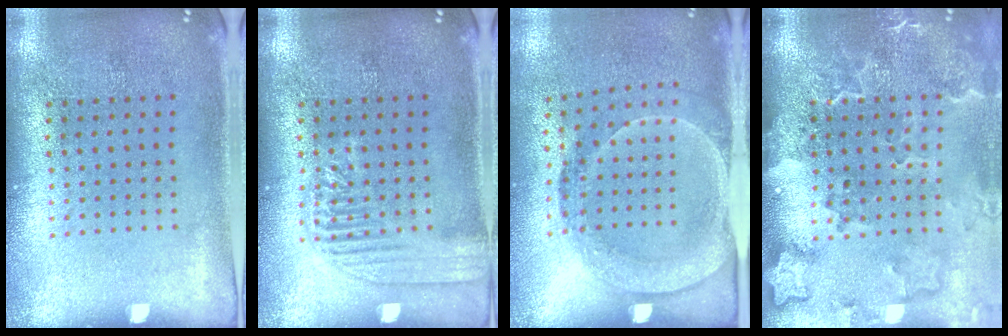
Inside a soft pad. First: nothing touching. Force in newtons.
{"total": 2.3, "press": 2.3, "slide": 0.4}
{"total": 1.7, "press": 1.3, "slide": 1.1}
{"total": 2.9, "press": 2.2, "slide": 1.8}